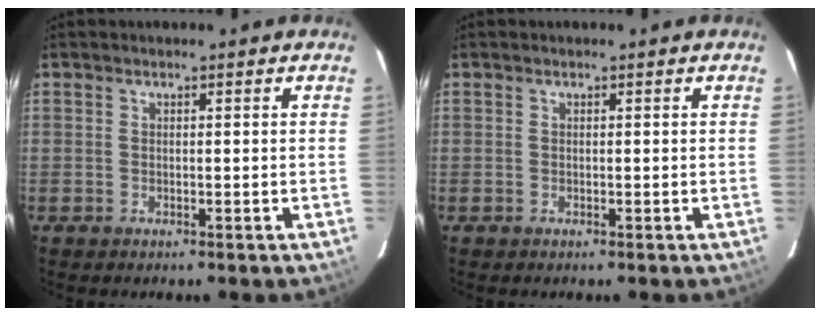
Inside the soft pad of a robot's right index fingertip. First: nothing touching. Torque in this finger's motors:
{"motor_torque": [0.00, 0.00, 0.00, 0.00]}